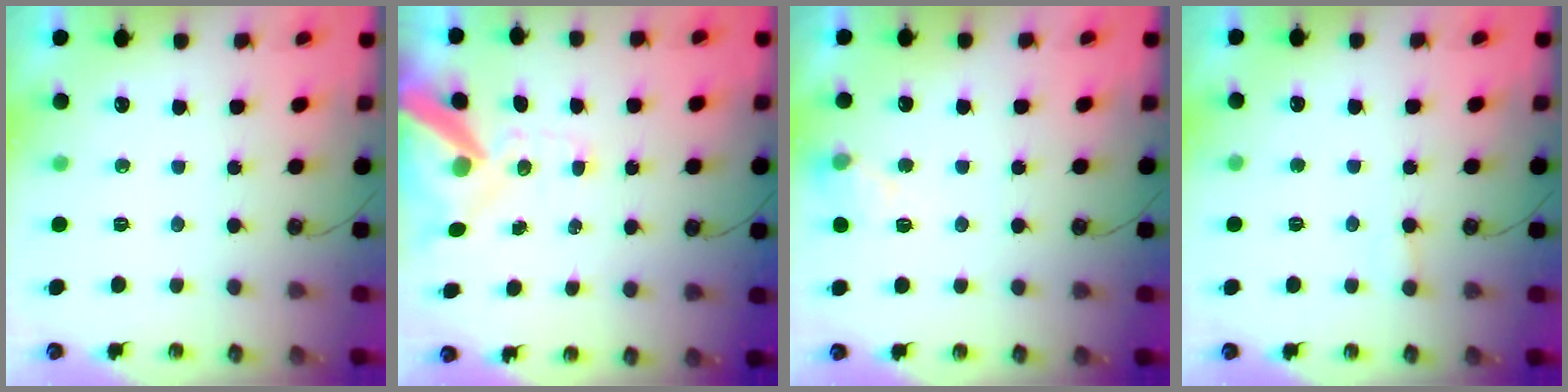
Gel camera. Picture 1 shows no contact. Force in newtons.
{"total": 15.2, "press": 15.1, "slide": 2.1}
{"total": 5.4, "press": 5.4, "slide": 0.7}
{"total": 5.2, "press": 5.2, "slide": 0.3}